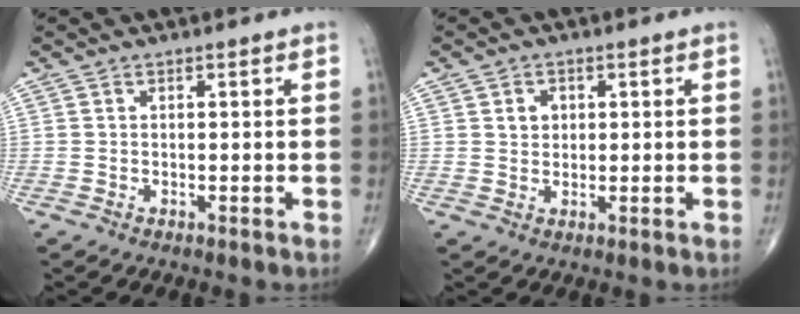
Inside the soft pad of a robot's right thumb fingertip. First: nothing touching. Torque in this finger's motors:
{"motor_torque": [-0.19, -0.18, 0.18, 0.11, 0.03]}